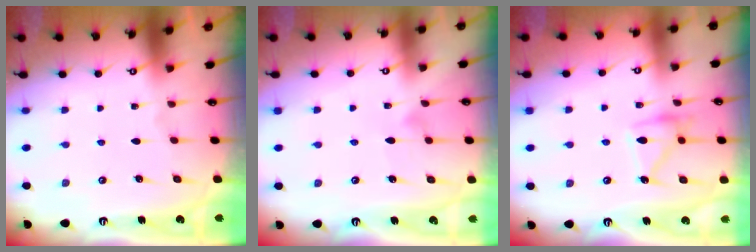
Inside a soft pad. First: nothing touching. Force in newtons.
{"total": 4.9, "press": 4.9, "slide": 0.4}
{"total": 14.6, "press": 14.6, "slide": 0.9}